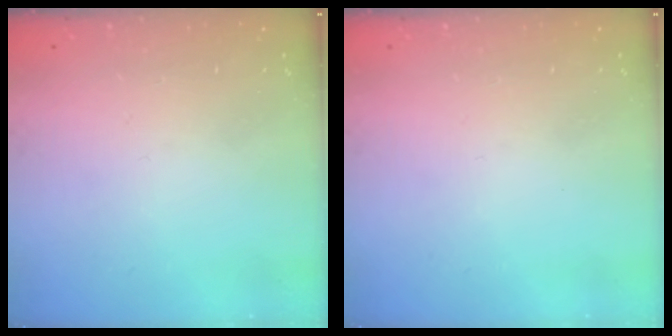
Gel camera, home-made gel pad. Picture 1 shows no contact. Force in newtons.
{"total": 0.0}